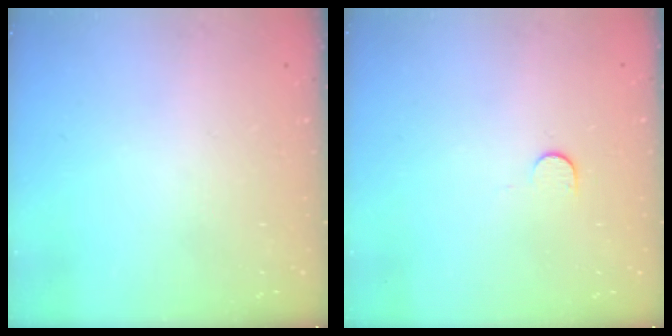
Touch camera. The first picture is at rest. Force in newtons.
{"total": 6.1, "press": 6.1, "slide": 0.6}